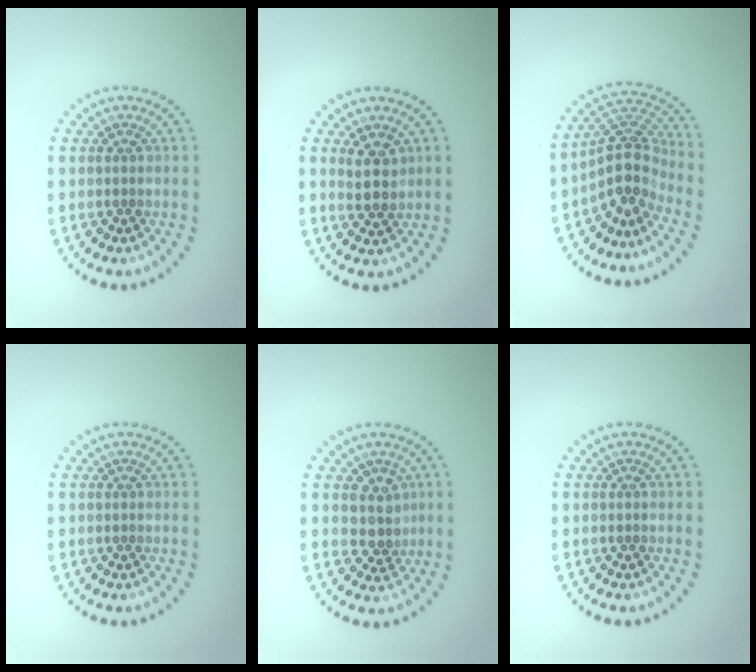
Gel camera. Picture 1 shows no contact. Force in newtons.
{"total": 2.5, "press": 2.2, "slide": 1.1}
{"total": 4.2, "press": 3.2, "slide": 2.8}
{"total": 0.0}
{"total": 2.5, "press": 2.1, "slide": 1.5}
{"total": 0.0}